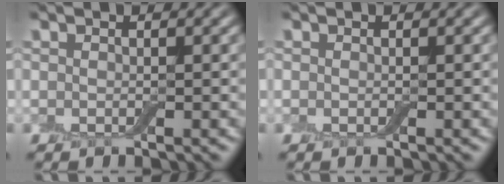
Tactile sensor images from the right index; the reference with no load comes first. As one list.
[{"total": 0.0}]